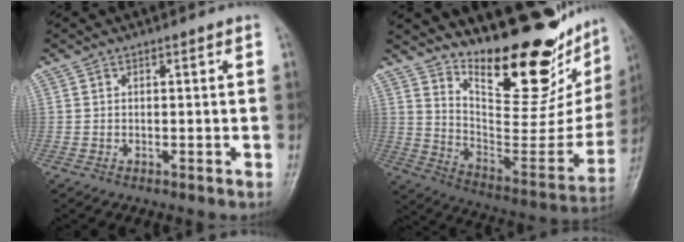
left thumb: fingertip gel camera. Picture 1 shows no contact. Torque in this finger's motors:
{"motor_torque": [0.52, 0.13, 1.40, -1.37, 0.21]}